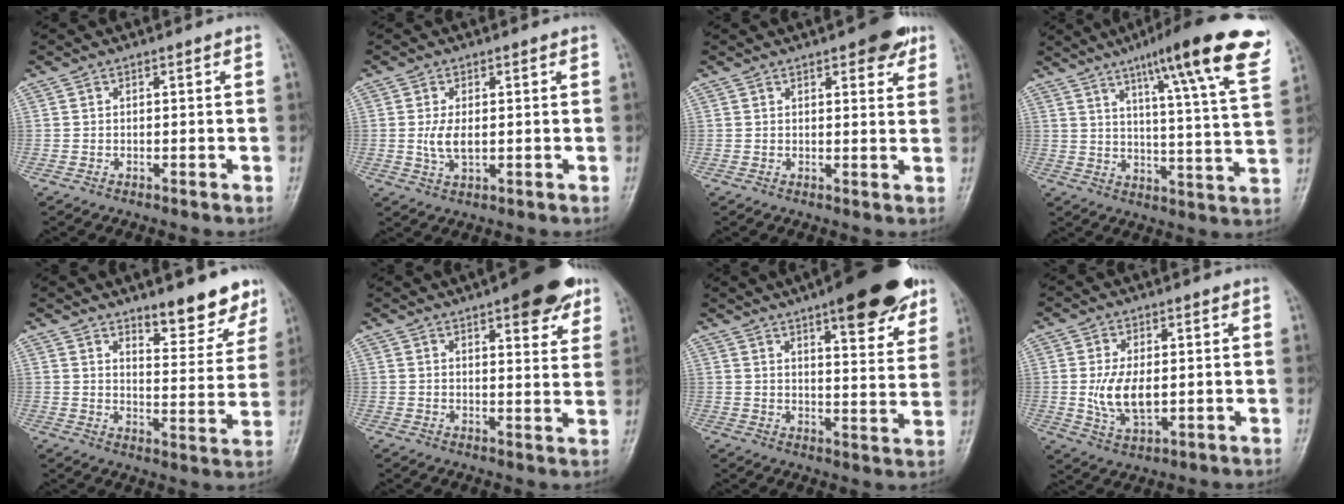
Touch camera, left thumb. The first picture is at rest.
{"total": 3.9, "force": [0.2, 2.0, 3.4], "torque": [-0.069, -0.009, 0.005]}
{"total": 6.0, "force": [3.5, 2.3, 4.2], "torque": [-0.034, -0.012, 0.038]}
{"total": 21.9, "force": [12.7, 2.6, 17.7], "torque": [-0.232, -0.037, 0.167]}
{"total": 11.2, "force": [8.6, 3.4, 6.3], "torque": [-0.044, -0.062, 0.124]}
{"total": 11.8, "force": [7.1, 3.9, 8.6], "torque": [-0.080, -0.027, 0.089]}
{"total": 17.7, "force": [11.1, 5.2, 12.7], "torque": [-0.138, -0.046, 0.150]}
{"total": 7.3, "force": [0.1, 3.9, 6.2], "torque": [-0.117, -0.015, 0.010]}